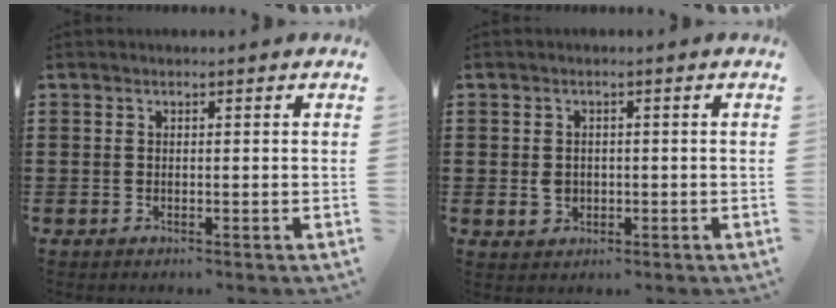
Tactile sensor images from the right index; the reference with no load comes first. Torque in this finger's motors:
{"motor_torque": [1.09, 1.05, 0.01, 0.03]}